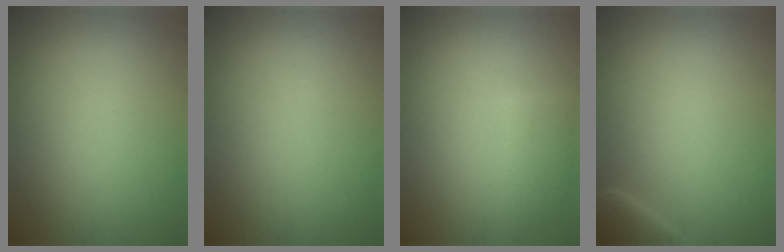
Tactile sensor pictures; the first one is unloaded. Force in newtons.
{"total": 0.0}
{"total": 2.1, "press": 2.1, "slide": 0.2}
{"total": 2.4, "press": 2.3, "slide": 0.4}